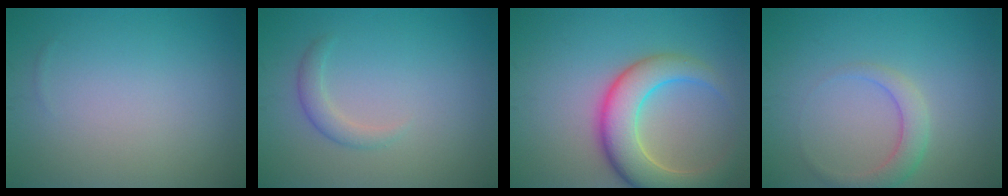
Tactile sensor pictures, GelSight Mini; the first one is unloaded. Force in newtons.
{"total": 1.6, "press": 1.6, "slide": 0.1}
{"total": 7.2, "press": 7.2, "slide": 0.6}
{"total": 2.5, "press": 2.5, "slide": 0.1}